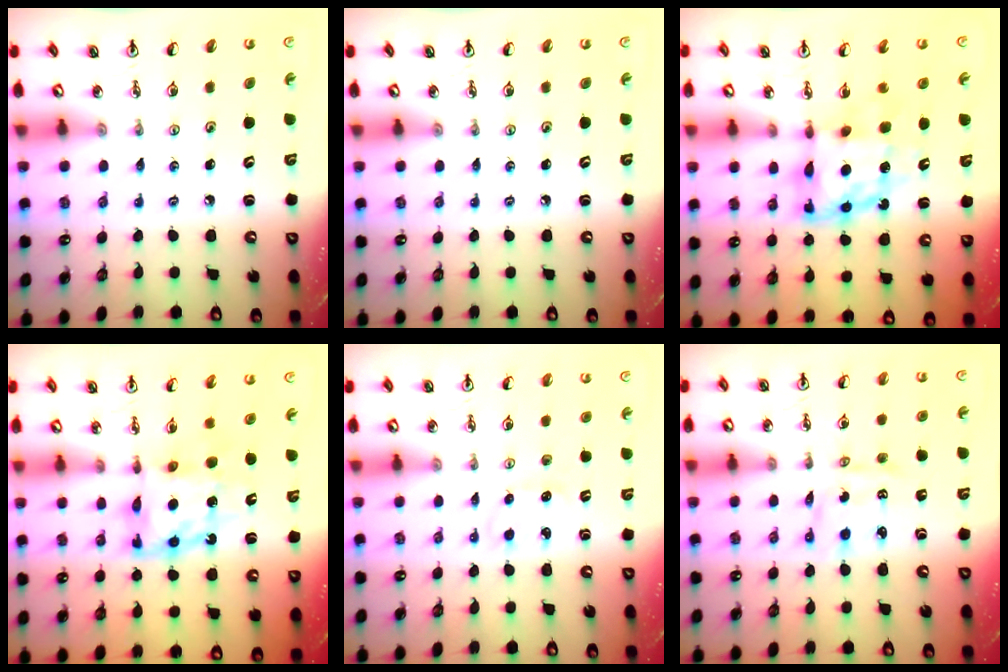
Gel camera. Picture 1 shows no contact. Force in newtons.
{"total": 0.0}
{"total": 10.9, "press": 10.8, "slide": 1.0}
{"total": 10.2, "press": 10.2, "slide": 0.9}
{"total": 4.2, "press": 4.2, "slide": 0.5}
{"total": 2.1, "press": 2.1, "slide": 0.1}